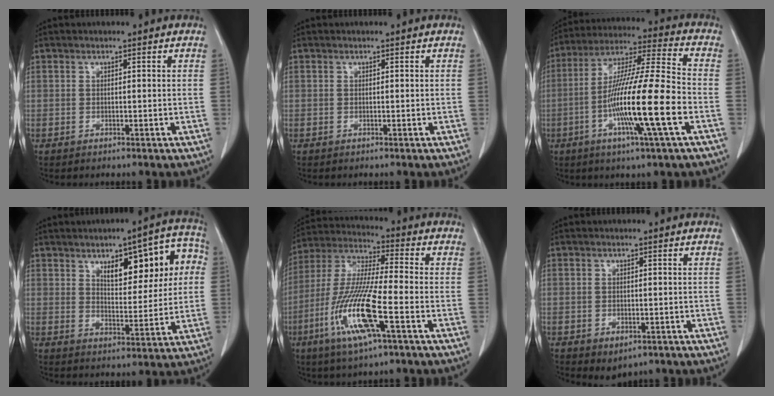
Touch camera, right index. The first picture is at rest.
{"total": 0.0}
{"total": 17.3, "force": [-5.1, -0.3, 16.5], "torque": [-0.308, -0.010, -0.099]}
{"total": 12.6, "force": [4.2, 5.0, 10.8], "torque": [-0.130, 0.032, 0.061]}
{"total": 15.0, "force": [-5.7, 1.2, 13.9], "torque": [-0.293, -0.017, -0.111]}
{"total": 3.0, "force": [-1.5, 1.9, 1.7], "torque": [-0.021, -0.002, -0.005]}